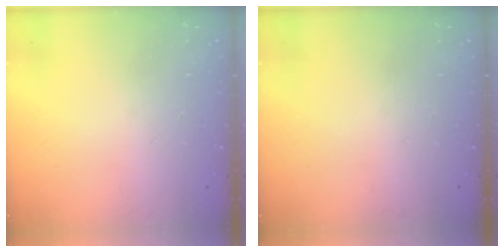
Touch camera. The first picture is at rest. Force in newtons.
{"total": 0.0}